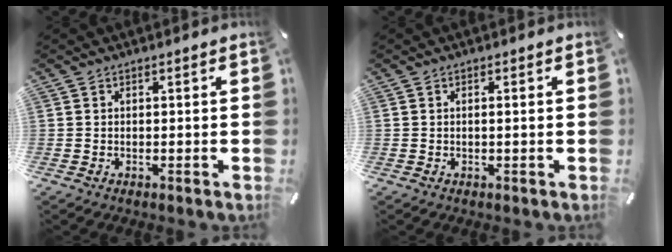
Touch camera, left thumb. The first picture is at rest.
{"total": 0.9, "force": [0.0, -0.1, 0.9], "torque": [-0.017, -0.002, 0.000]}